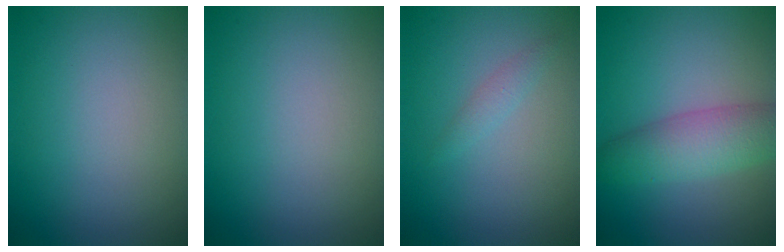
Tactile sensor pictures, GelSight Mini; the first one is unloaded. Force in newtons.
{"total": 0.0}
{"total": 0.9, "press": 0.9, "slide": 0.0}
{"total": 4.6, "press": 4.6, "slide": 0.1}